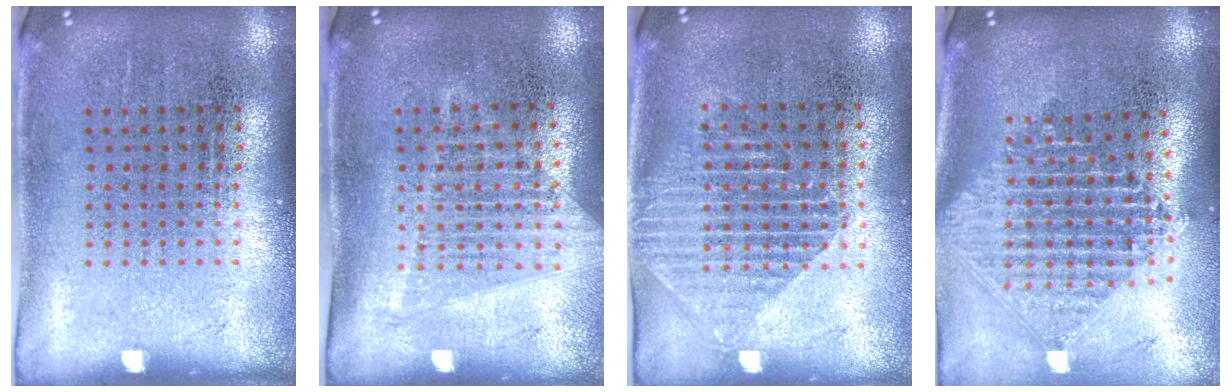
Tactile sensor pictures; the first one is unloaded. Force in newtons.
{"total": 1.5, "press": 1.4, "slide": 0.5}
{"total": 1.5, "press": 1.3, "slide": 0.8}
{"total": 2.4, "press": 1.9, "slide": 1.5}